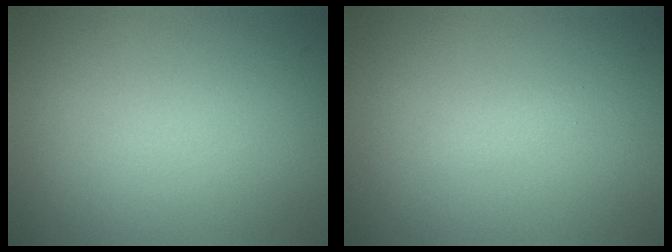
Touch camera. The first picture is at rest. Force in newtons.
{"total": 0.6, "press": 0.6, "slide": 0.0}